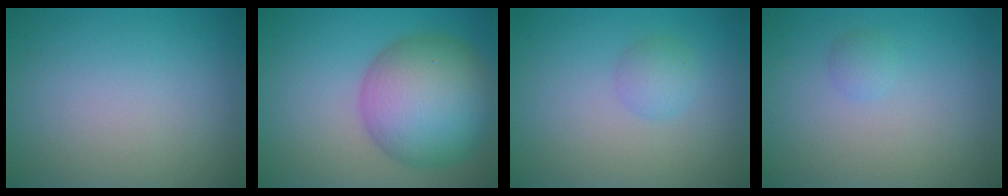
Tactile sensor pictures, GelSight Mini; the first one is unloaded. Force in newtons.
{"total": 10.3, "press": 10.3, "slide": 0.2}
{"total": 1.7, "press": 1.7, "slide": 0.1}
{"total": 0.9, "press": 0.8, "slide": 0.0}